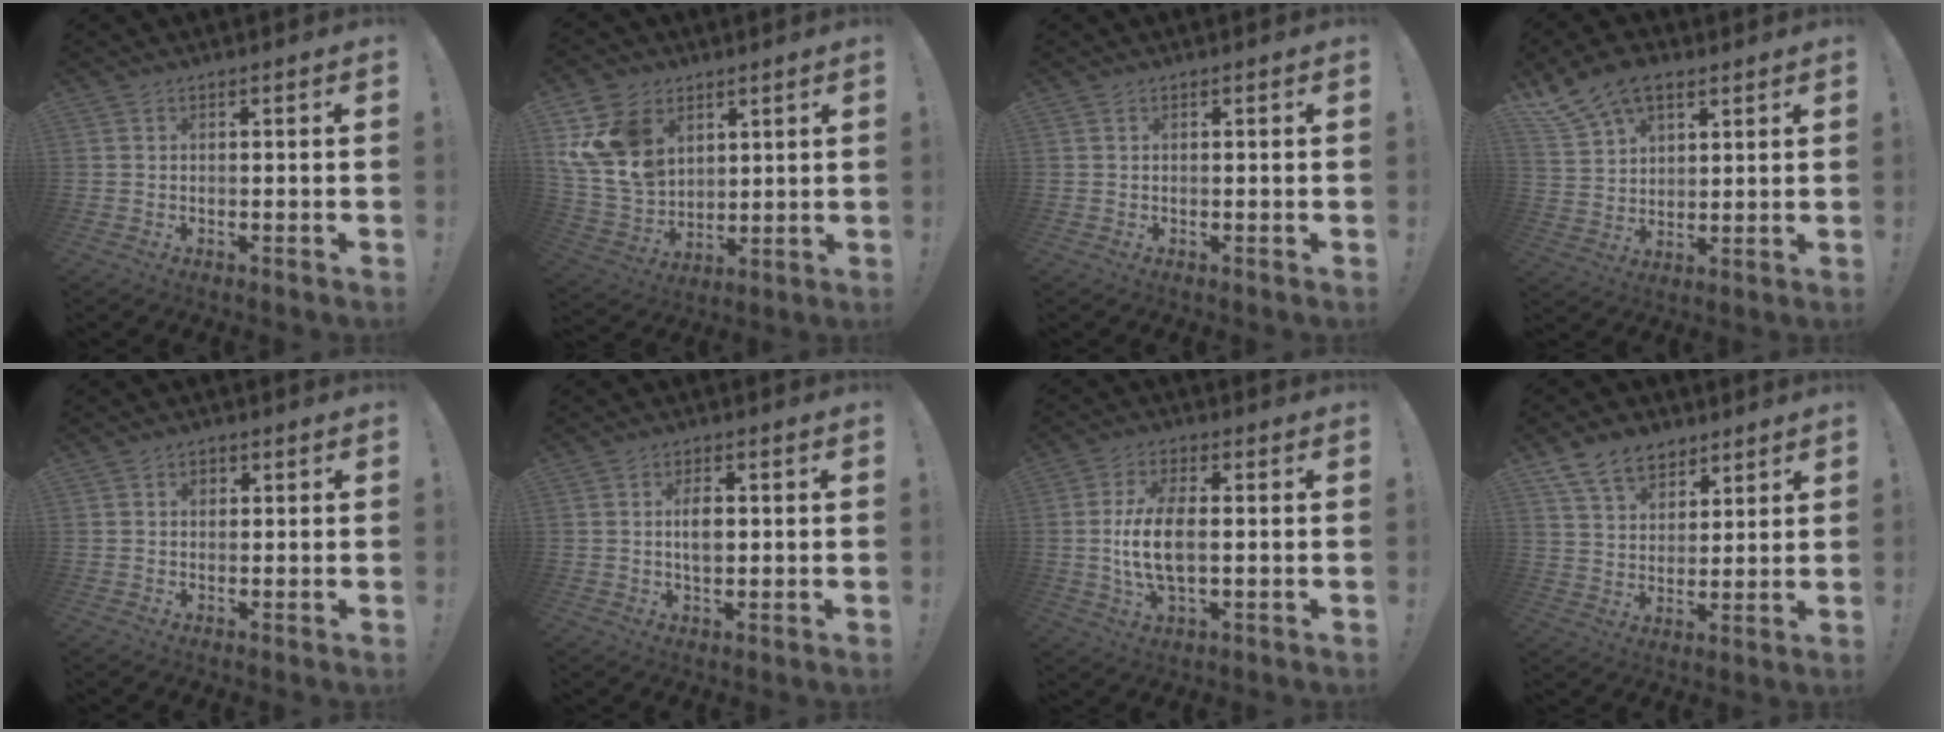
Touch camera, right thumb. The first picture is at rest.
{"total": 16.3, "force": [7.0, 12.0, 8.5], "torque": [-0.180, -0.037, 0.138]}
{"total": 0.0}
{"total": 12.0, "force": [7.9, 7.2, 5.6], "torque": [-0.113, -0.033, 0.156]}
{"total": 1.5, "force": [0.4, 1.3, 0.8], "torque": [-0.008, 0.001, 0.006]}
{"total": 4.9, "force": [0.4, 2.8, 3.9], "torque": [-0.062, 0.000, -0.001]}
{"total": 11.1, "force": [-0.3, 5.1, 9.9], "torque": [-0.191, -0.009, -0.009]}
{"total": 11.4, "force": [7.3, 7.5, 4.6], "torque": [-0.086, -0.033, 0.145]}